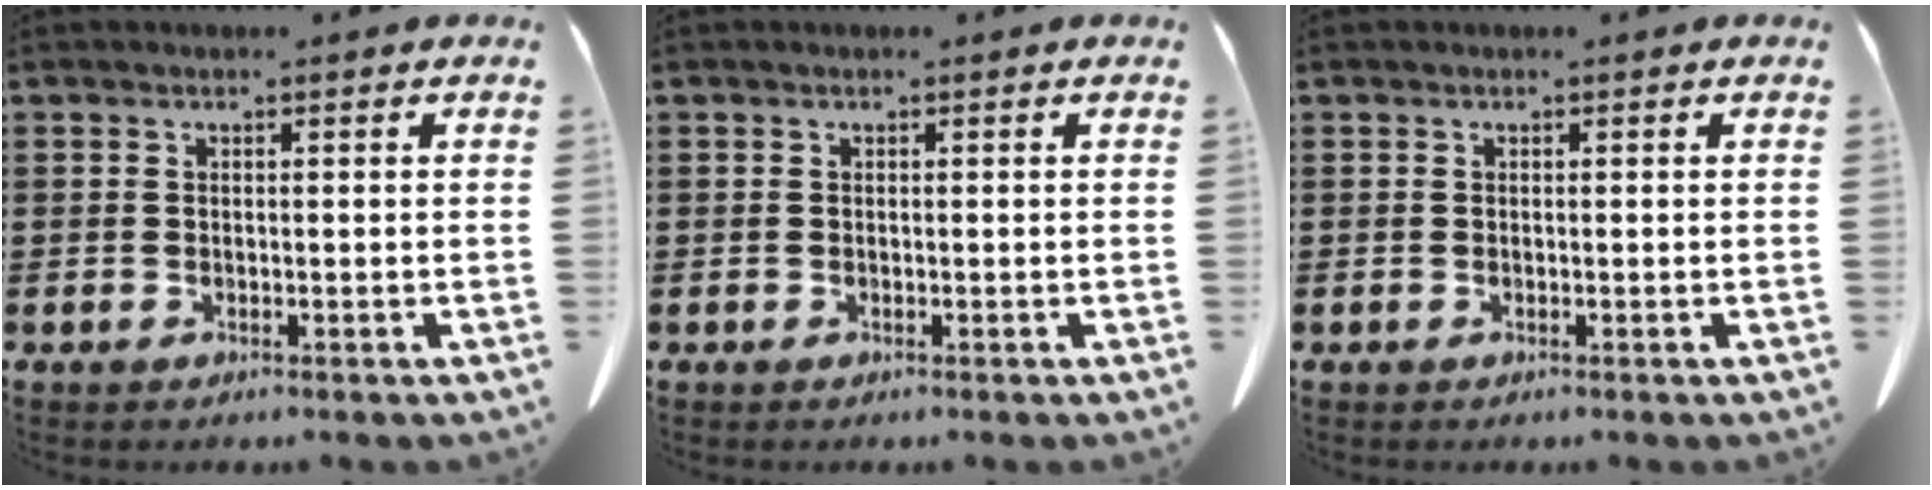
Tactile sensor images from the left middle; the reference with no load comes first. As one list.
[{"total": 0.0}, {"total": 0.0}]